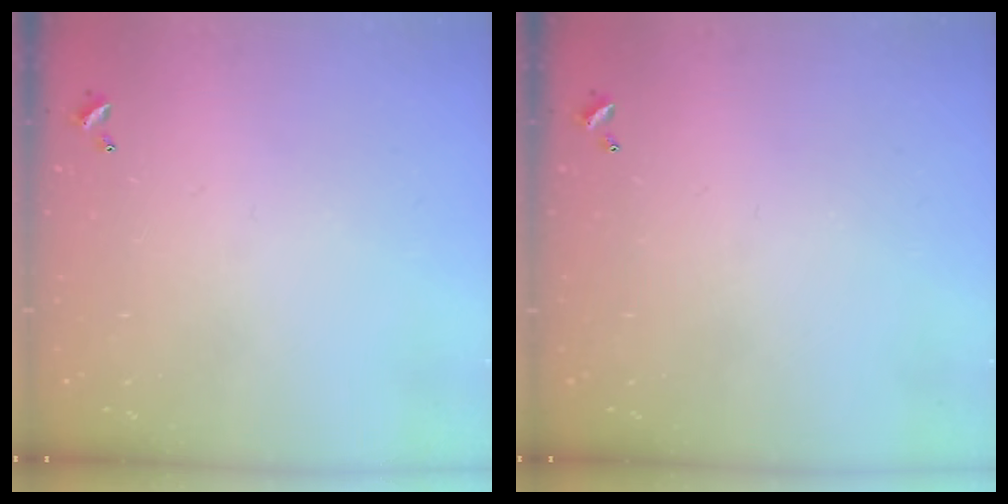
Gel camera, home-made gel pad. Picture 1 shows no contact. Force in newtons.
{"total": 0.0}